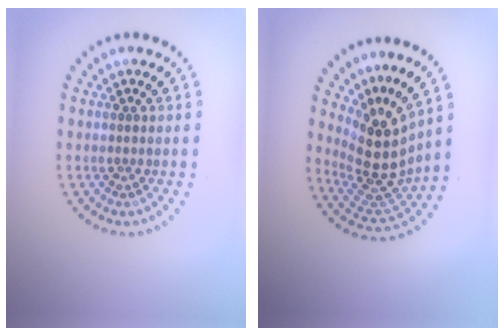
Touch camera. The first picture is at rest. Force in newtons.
{"total": 4.7, "press": 3.5, "slide": 3.2}